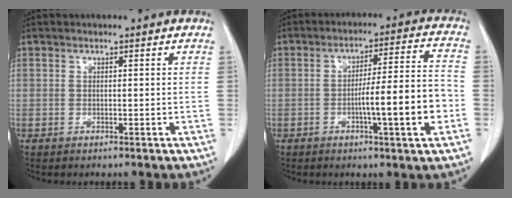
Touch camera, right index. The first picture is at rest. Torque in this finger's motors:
{"motor_torque": [1.65, -0.49, 0.82, 0.11]}